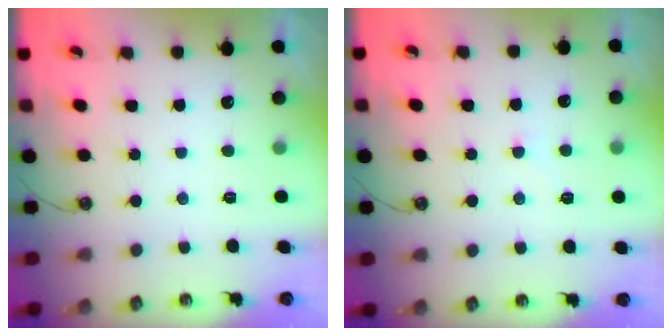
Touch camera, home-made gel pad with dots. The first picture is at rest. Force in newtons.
{"total": 3.9, "press": 3.8, "slide": 0.5}